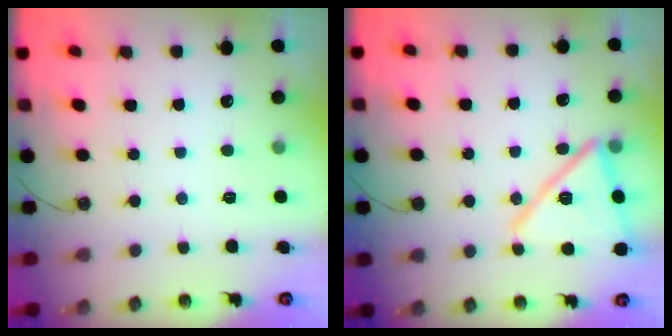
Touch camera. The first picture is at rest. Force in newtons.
{"total": 17.1, "press": 17.0, "slide": 1.0}